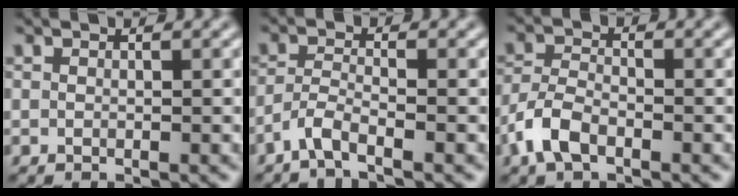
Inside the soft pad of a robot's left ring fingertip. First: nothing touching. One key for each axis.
{"total": 2.6, "fx": -1.9, "fy": 0.3, "fz": 1.6, "tx": -0.034, "ty": -0.001, "tz": -0.048}
{"total": 3.6, "fx": -2.1, "fy": 1.8, "fz": 2.4, "tx": -0.050, "ty": 0.001, "tz": -0.052}